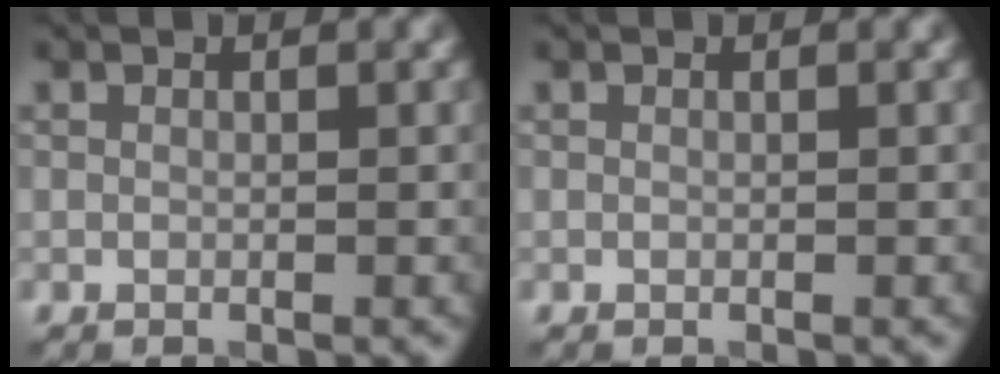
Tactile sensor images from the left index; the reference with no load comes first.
{"total": 0.0}